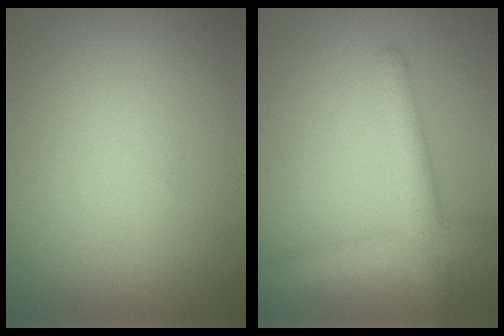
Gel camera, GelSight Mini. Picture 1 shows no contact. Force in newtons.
{"total": 4.4, "press": 4.4, "slide": 0.2}